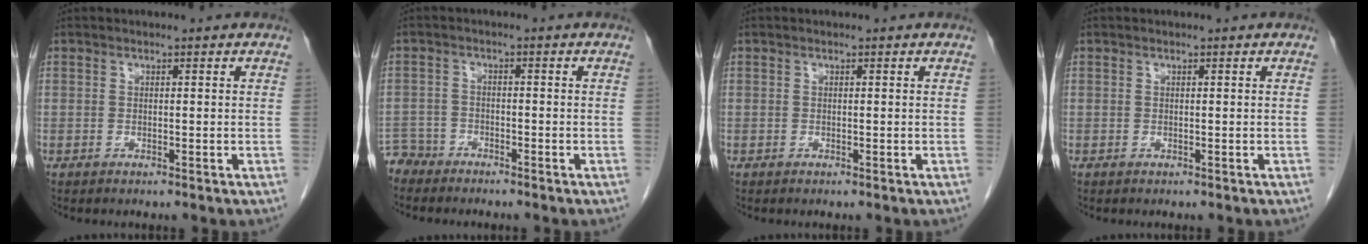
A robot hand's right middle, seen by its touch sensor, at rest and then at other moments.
{"total": 4.1, "force": [-3.8, 1.3, -0.8], "torque": [0.018, -0.004, -0.077]}
{"total": 0.0}
{"total": 0.0}